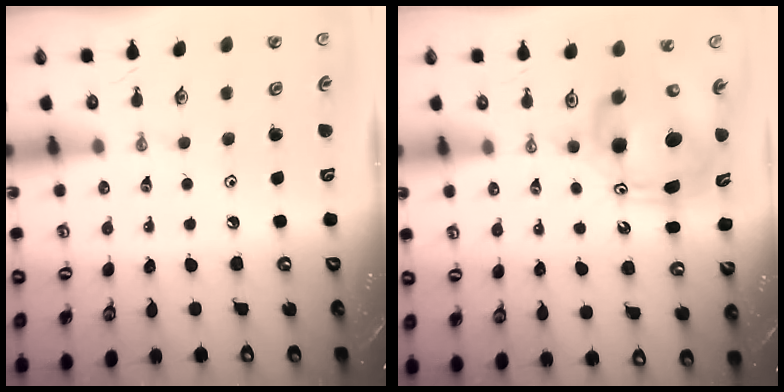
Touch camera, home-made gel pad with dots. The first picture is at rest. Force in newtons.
{"total": 10.3, "press": 10.1, "slide": 2.0}